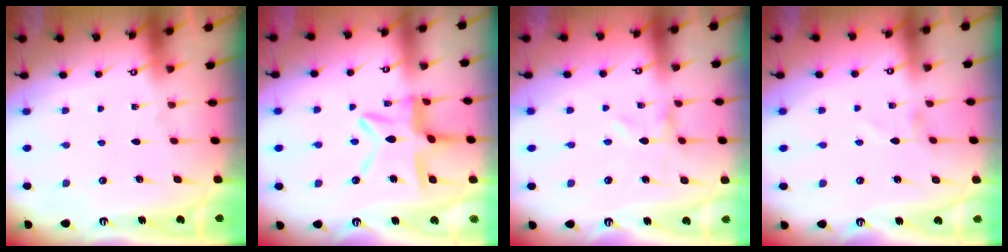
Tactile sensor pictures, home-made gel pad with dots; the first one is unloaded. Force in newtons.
{"total": 11.0, "press": 10.9, "slide": 1.0}
{"total": 0.0}
{"total": 0.0}